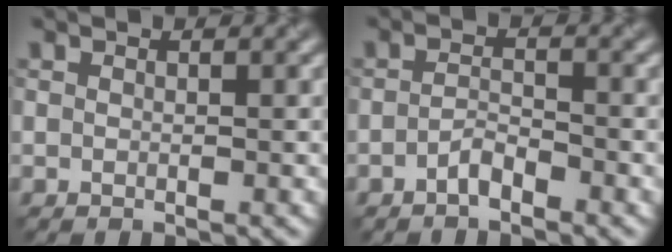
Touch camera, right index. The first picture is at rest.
{"total": 1.8, "force": [-1.7, 0.2, 0.6], "torque": [-0.015, 0.010, -0.028]}